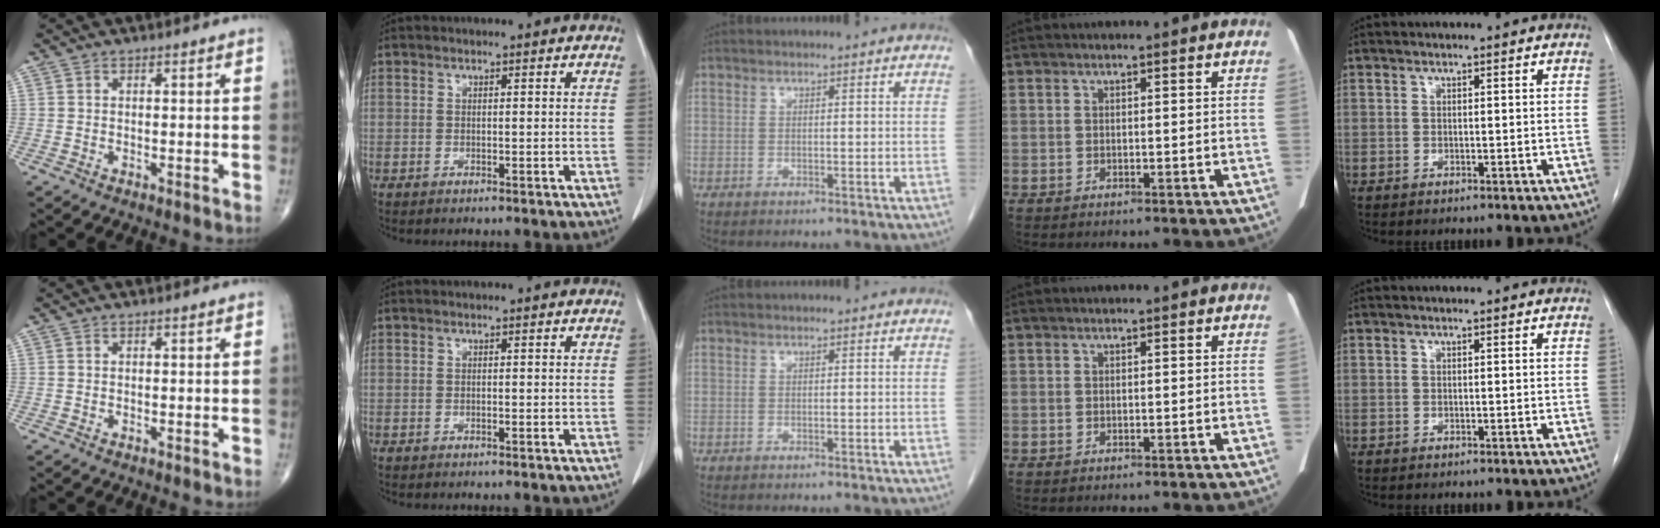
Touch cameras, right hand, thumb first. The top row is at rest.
{}